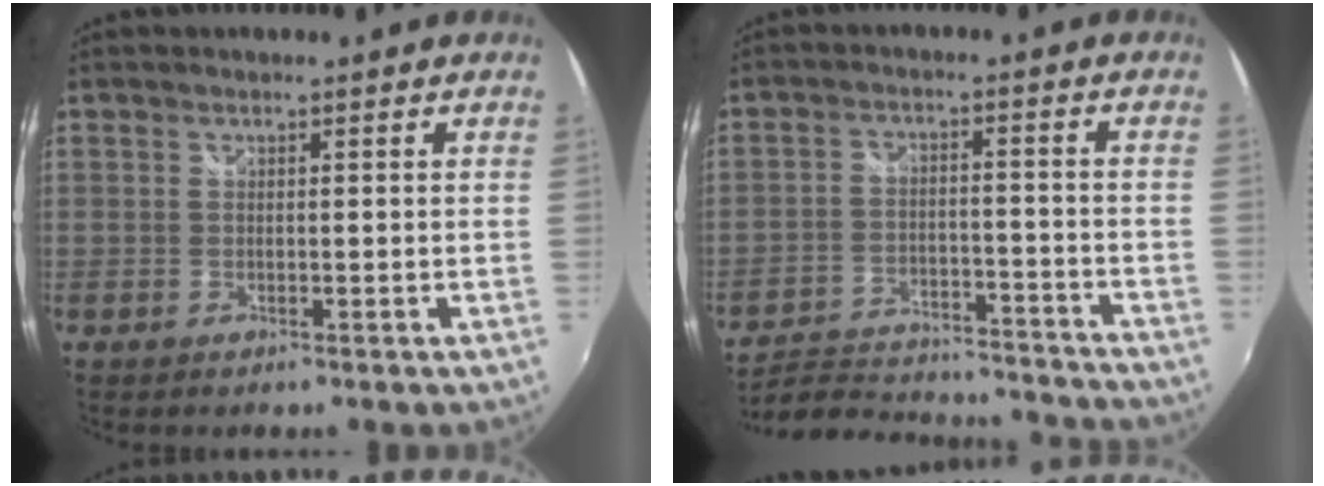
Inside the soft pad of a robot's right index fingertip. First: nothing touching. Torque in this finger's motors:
{"motor_torque": [0.00, 0.00, 0.10, 0.02]}